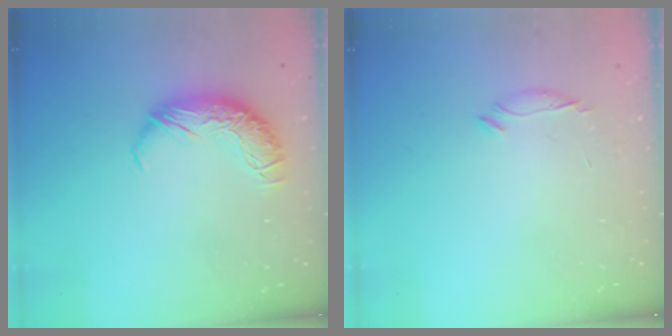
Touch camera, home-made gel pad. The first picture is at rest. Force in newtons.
{"total": 6.5, "press": 6.4, "slide": 1.1}